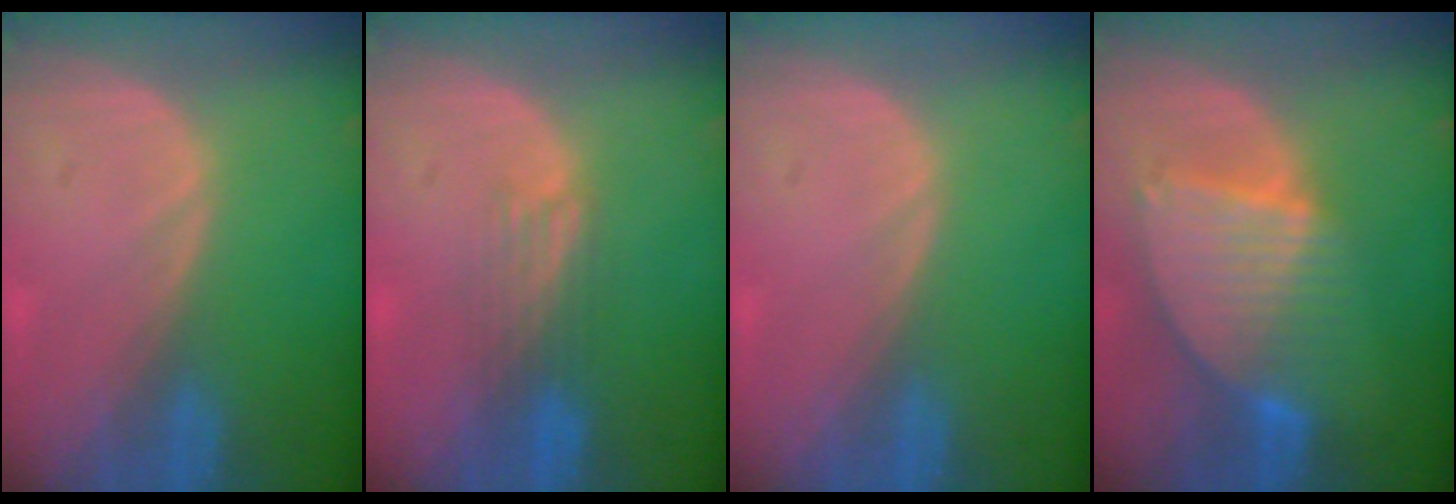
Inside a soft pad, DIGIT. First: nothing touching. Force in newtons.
{"total": 3.9, "press": 3.1, "slide": 2.3}
{"total": 0.0}
{"total": 8.6, "press": 7.5, "slide": 4.2}